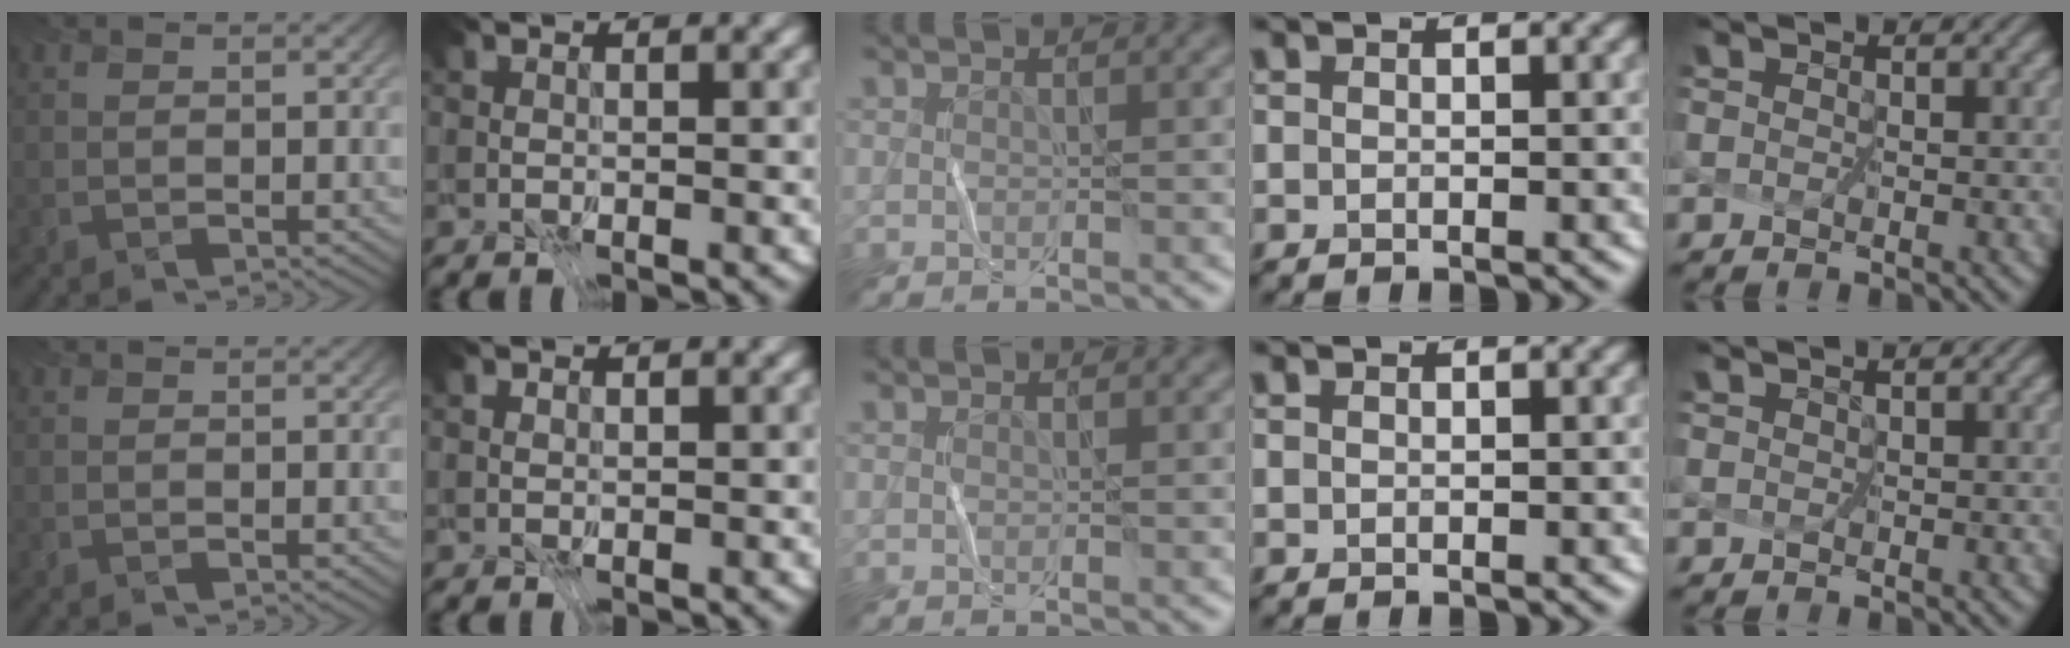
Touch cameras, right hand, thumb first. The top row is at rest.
{"index": {"total": 1.6, "force": [1.0, 1.0, 0.8], "torque": [-0.024, 0.009, 0.022]}}